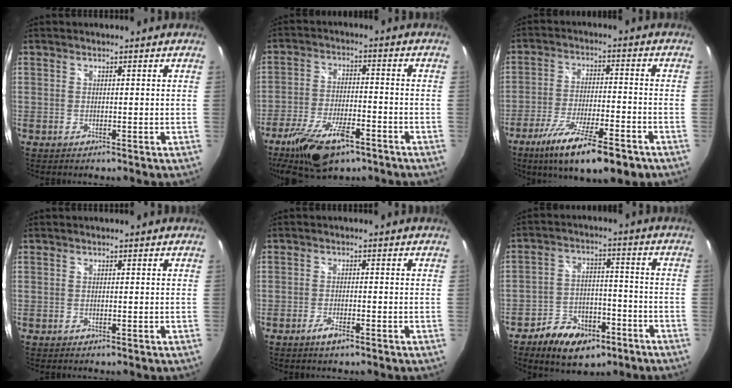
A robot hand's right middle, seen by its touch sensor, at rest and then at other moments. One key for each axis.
{"total": 14.7, "fx": -9.5, "fy": 5.7, "fz": 9.7, "tx": -0.205, "ty": -0.028, "tz": -0.166}
{"total": 15.7, "fx": -10.2, "fy": 3.6, "fz": 11.4, "tx": -0.214, "ty": -0.044, "tz": -0.169}
{"total": 0.0}
{"total": 2.8, "fx": -2.0, "fy": 0.7, "fz": 1.9, "tx": -0.046, "ty": -0.005, "tz": -0.039}
{"total": 12.2, "fx": -7.7, "fy": 7.0, "fz": 6.3, "tx": -0.130, "ty": 0.010, "tz": -0.113}